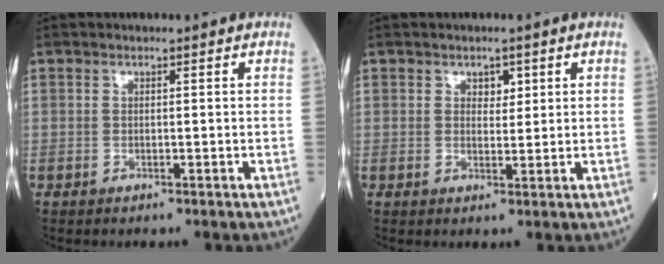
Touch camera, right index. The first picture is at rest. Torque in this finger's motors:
{"motor_torque": [-0.01, 0.01, 0.01, 0.00]}